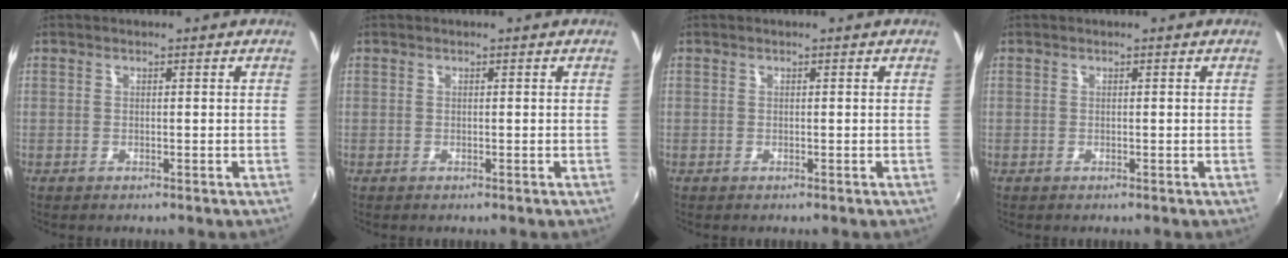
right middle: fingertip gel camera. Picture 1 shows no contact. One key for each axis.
{"total": 0.0}
{"total": 0.0}
{"total": 0.0}